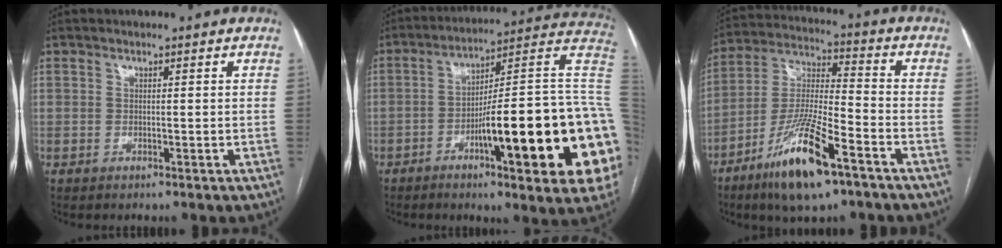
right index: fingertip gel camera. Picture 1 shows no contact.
{"total": 27.4, "force": [-5.8, 2.5, 26.7], "torque": [-0.271, 0.007, -0.087]}
{"total": 15.2, "force": [-8.8, 2.6, 12.1], "torque": [-0.240, -0.022, -0.159]}